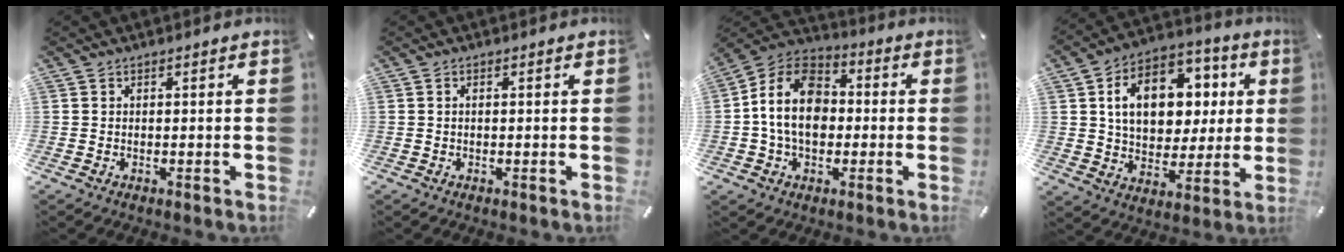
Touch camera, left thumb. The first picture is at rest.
{"total": 0.7, "force": [0.0, 0.3, 0.6], "torque": [-0.012, 0.002, -0.001]}
{"total": 14.1, "force": [-1.3, 10.6, 9.2], "torque": [-0.200, 0.026, -0.027]}
{"total": 15.3, "force": [3.7, 11.6, 9.2], "torque": [-0.147, -0.004, 0.071]}